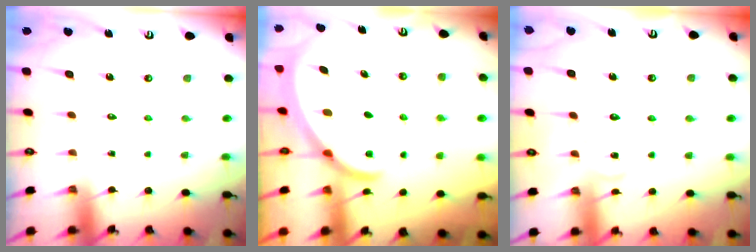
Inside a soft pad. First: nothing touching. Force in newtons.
{"total": 2.3, "press": 2.3, "slide": 0.1}
{"total": 8.1, "press": 8.1, "slide": 0.6}